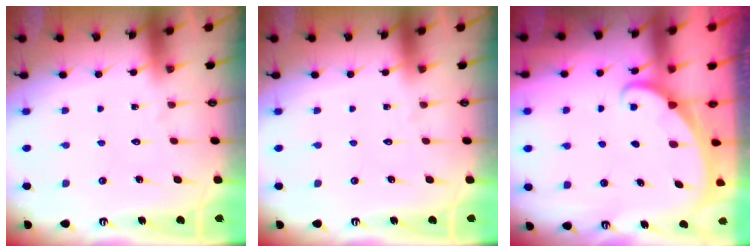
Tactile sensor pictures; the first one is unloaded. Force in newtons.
{"total": 0.0}
{"total": 1.7, "press": 1.7, "slide": 0.1}